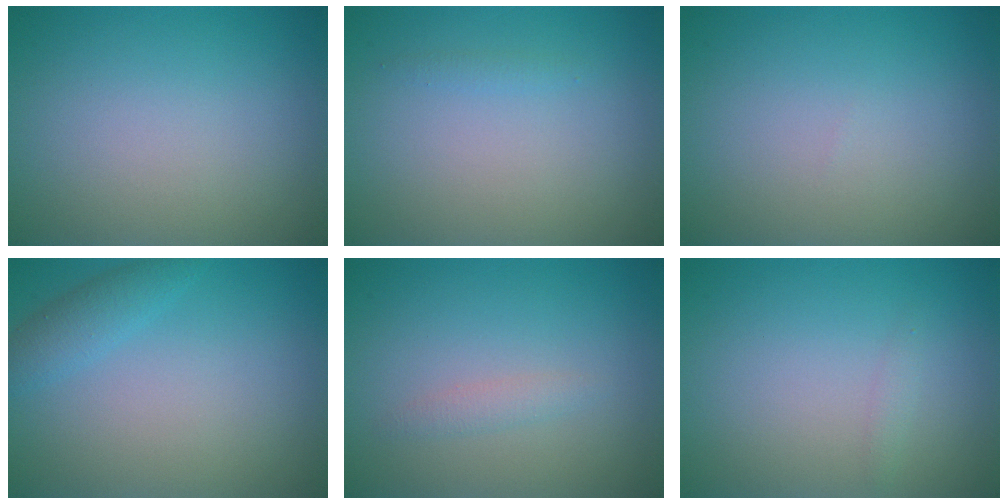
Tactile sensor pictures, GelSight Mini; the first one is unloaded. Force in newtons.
{"total": 0.5, "press": 0.5, "slide": 0.0}
{"total": 0.0}
{"total": 1.9, "press": 1.9, "slide": 0.1}
{"total": 1.0, "press": 1.0, "slide": 0.0}
{"total": 0.6, "press": 0.6, "slide": 0.0}